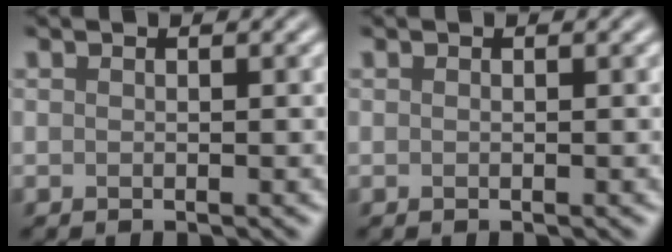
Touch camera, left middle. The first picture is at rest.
{"total": 0.0}